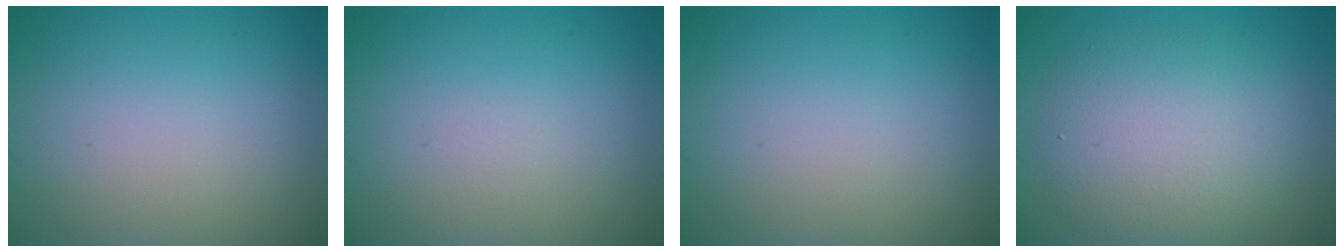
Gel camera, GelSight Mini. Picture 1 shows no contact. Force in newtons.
{"total": 0.0}
{"total": 0.0}
{"total": 5.6, "press": 5.6, "slide": 0.2}